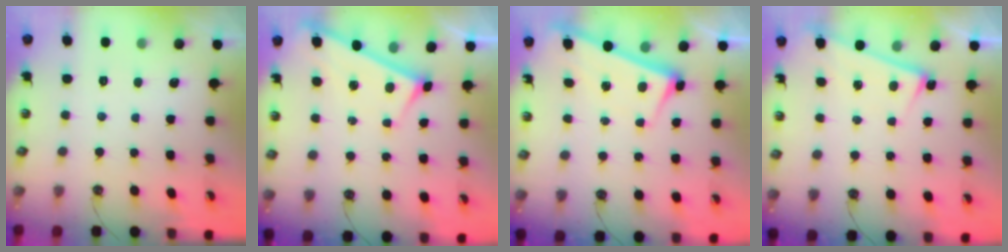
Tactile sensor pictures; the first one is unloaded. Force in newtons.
{"total": 3.1, "press": 3.1, "slide": 0.2}
{"total": 2.8, "press": 2.7, "slide": 0.4}
{"total": 2.8, "press": 2.7, "slide": 0.4}